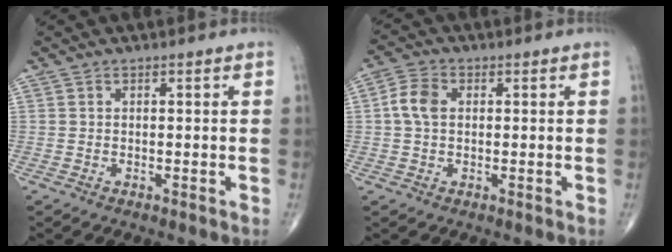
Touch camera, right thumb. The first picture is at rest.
{"total": 4.9, "force": [0.5, 3.4, 3.5], "torque": [-0.074, 0.012, 0.003]}